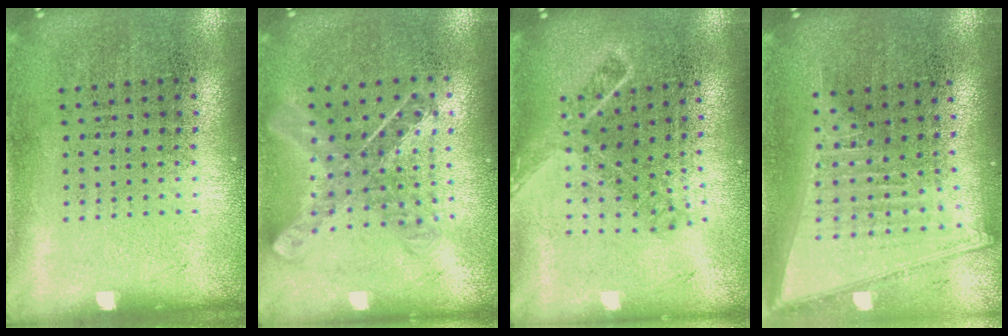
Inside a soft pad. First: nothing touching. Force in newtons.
{"total": 1.0, "press": 0.9, "slide": 0.1}
{"total": 1.7, "press": 1.2, "slide": 1.2}
{"total": 2.0, "press": 1.7, "slide": 1.0}